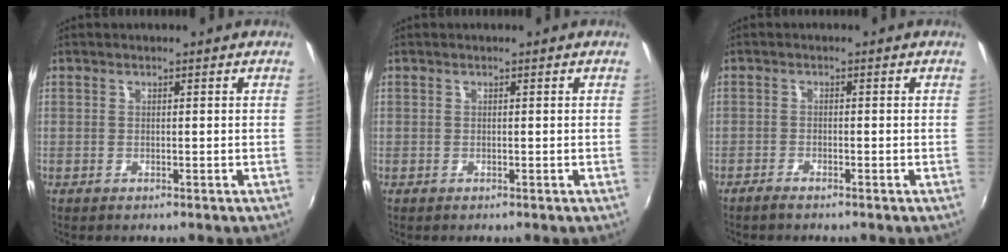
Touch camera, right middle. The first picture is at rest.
{"total": 0.0}
{"total": 2.0, "force": [-1.7, 0.3, 0.9], "torque": [-0.028, -0.003, -0.036]}